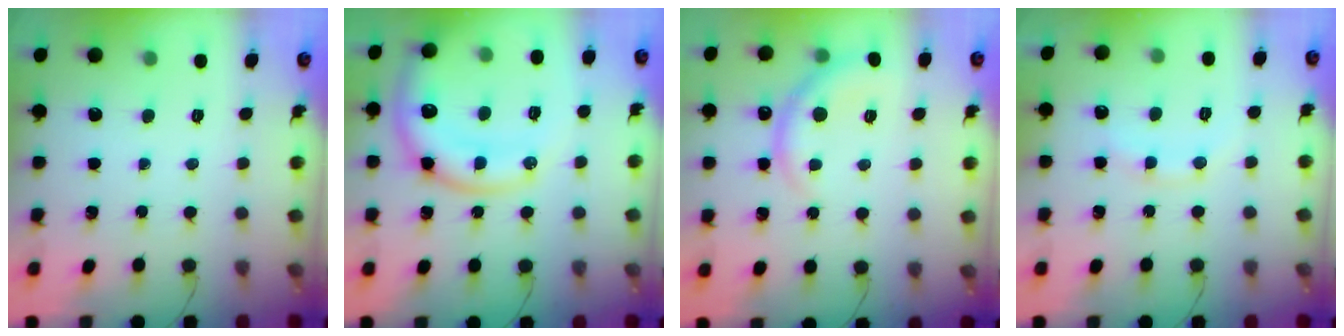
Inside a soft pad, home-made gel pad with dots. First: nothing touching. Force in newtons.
{"total": 18.4, "press": 18.2, "slide": 2.2}
{"total": 7.0, "press": 7.0, "slide": 0.7}
{"total": 7.8, "press": 7.7, "slide": 1.5}